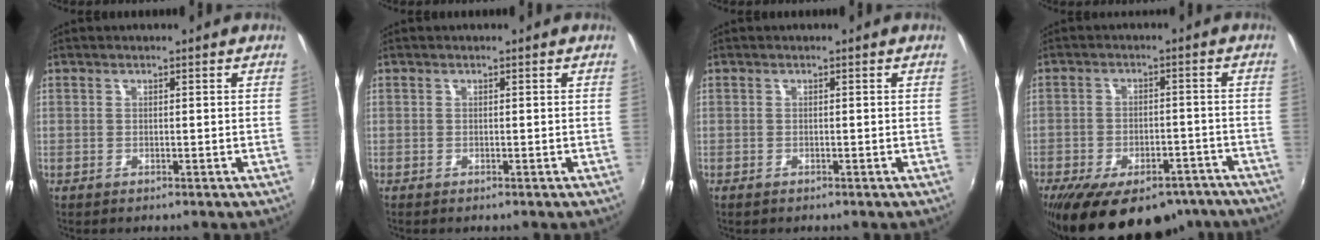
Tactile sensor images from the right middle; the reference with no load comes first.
{"total": 0.0}
{"total": 0.7, "force": [-0.5, 0.4, 0.2], "torque": [-0.005, -0.003, -0.010]}
{"total": 20.7, "force": [-15.3, 9.4, 10.4], "torque": [-0.200, -0.015, -0.200]}